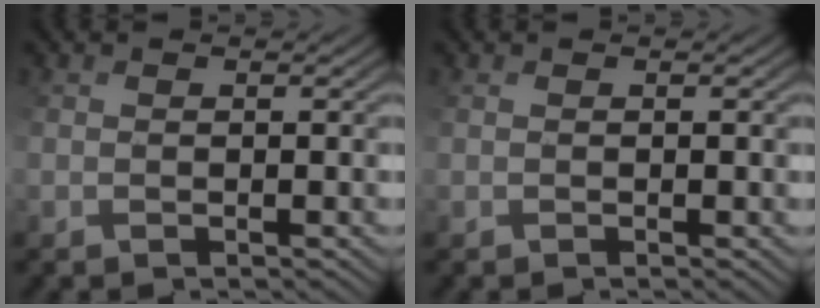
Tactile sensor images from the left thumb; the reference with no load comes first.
{"total": 0.0}